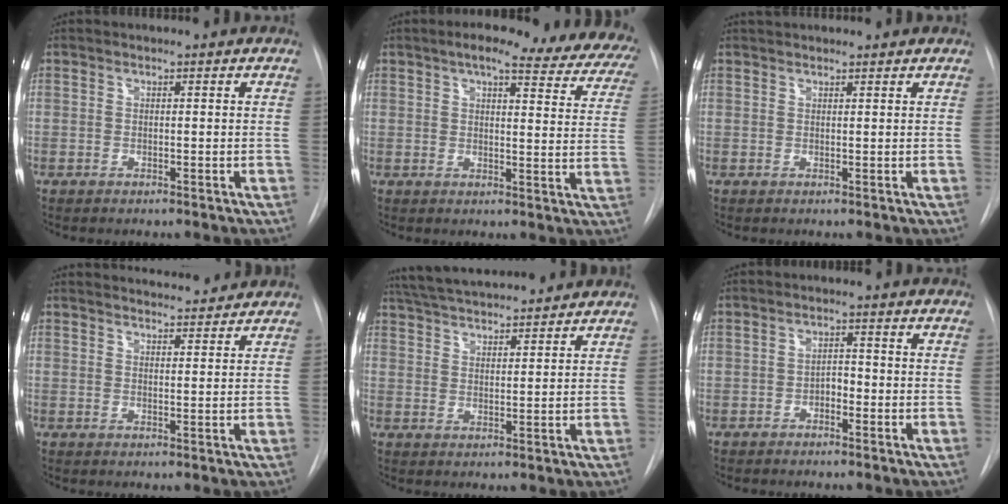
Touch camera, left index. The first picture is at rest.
{"total": 20.2, "force": [16.8, 4.8, 10.2], "torque": [-0.119, -0.010, 0.174]}
{"total": 4.5, "force": [4.1, 0.8, 1.5], "torque": [-0.019, 0.039, 0.056]}
{"total": 7.0, "force": [6.8, 0.9, 1.4], "torque": [-0.020, 0.011, 0.086]}
{"total": 14.0, "force": [12.9, 1.9, 5.2], "torque": [-0.092, 0.034, 0.200]}
{"total": 1.9, "force": [-1.0, 1.0, 1.3], "torque": [-0.013, 0.007, -0.018]}